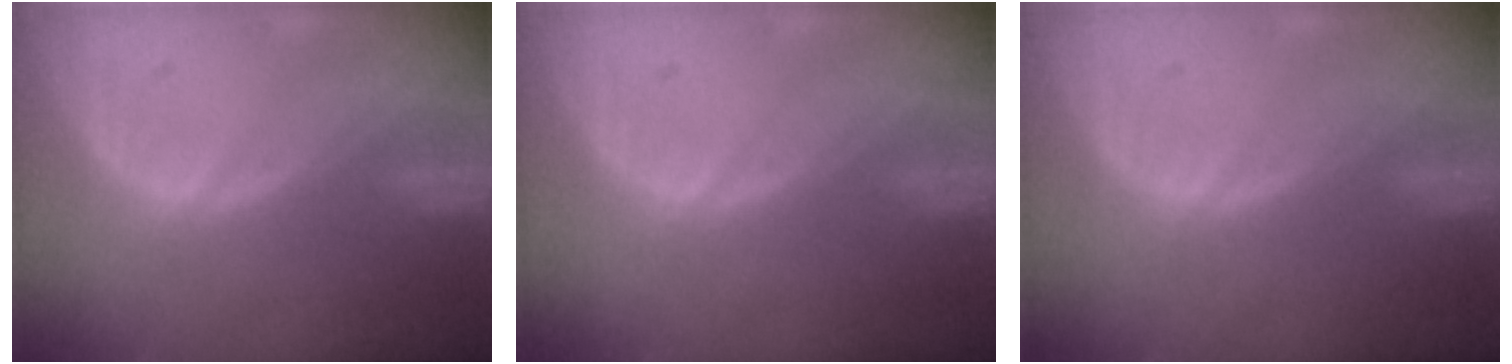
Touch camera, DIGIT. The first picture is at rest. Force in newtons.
{"total": 0.0}
{"total": 0.0}